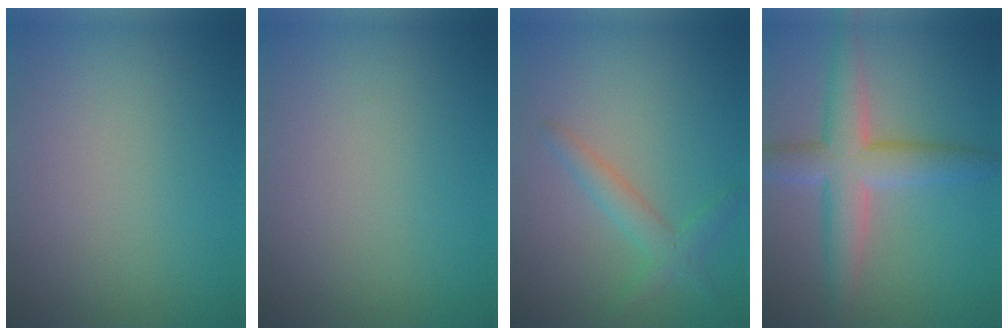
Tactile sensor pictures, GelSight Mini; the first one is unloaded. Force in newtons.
{"total": 0.0}
{"total": 2.4, "press": 2.4, "slide": 0.1}
{"total": 5.6, "press": 5.6, "slide": 0.2}